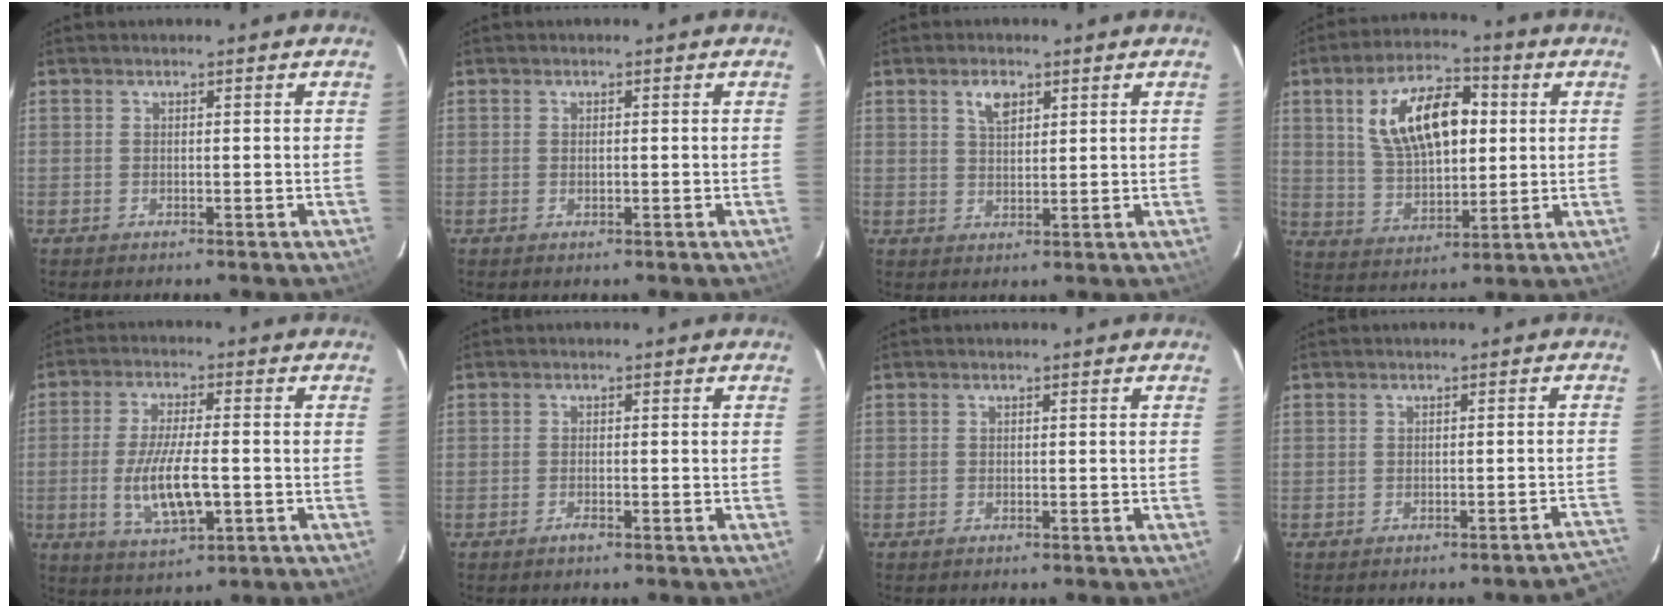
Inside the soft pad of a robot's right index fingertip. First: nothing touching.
{"total": 0.5, "force": [0.0, 0.3, 0.4], "torque": [-0.008, 0.000, 0.001]}
{"total": 3.9, "force": [2.1, 2.0, 2.6], "torque": [-0.046, 0.007, 0.039]}
{"total": 15.5, "force": [4.0, 7.9, 12.8], "torque": [-0.229, 0.021, 0.078]}
{"total": 10.5, "force": [-2.2, 3.3, 9.7], "torque": [-0.192, -0.014, -0.034]}
{"total": 1.2, "force": [-0.8, 0.3, 0.8], "torque": [-0.016, 0.000, -0.015]}
{"total": 0.0}
{"total": 4.5, "force": [-4.0, 0.9, 1.9], "torque": [-0.002, 0.021, -0.035]}